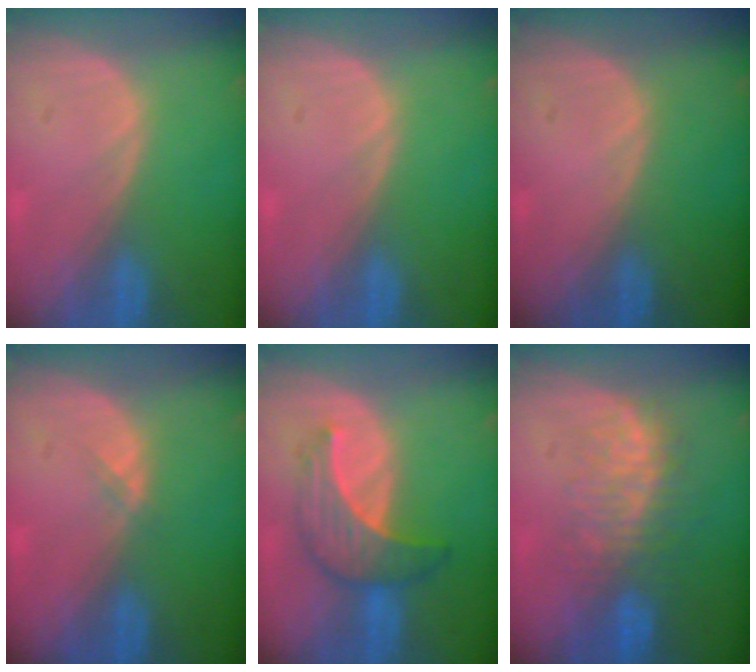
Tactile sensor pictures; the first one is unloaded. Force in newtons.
{"total": 0.0}
{"total": 0.0}
{"total": 1.1, "press": 0.8, "slide": 0.7}
{"total": 6.9, "press": 6.7, "slide": 1.5}
{"total": 8.5, "press": 7.7, "slide": 3.6}